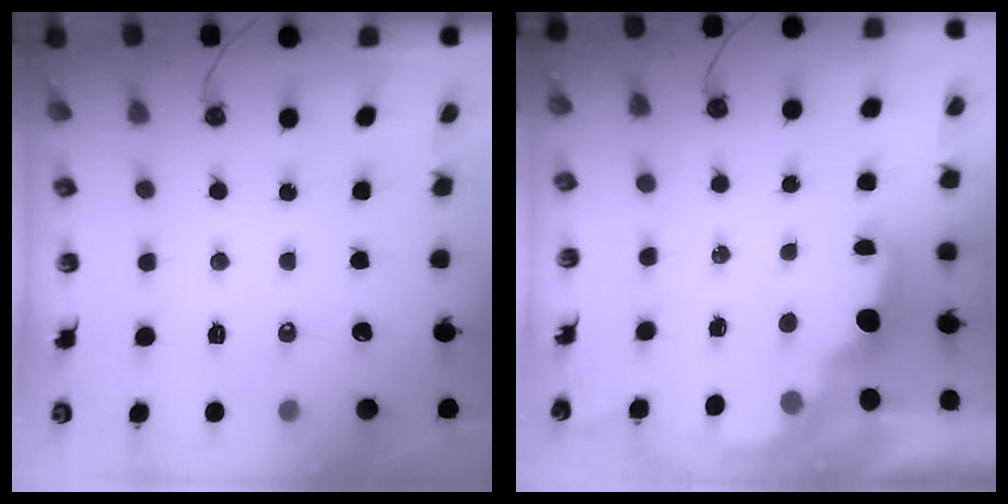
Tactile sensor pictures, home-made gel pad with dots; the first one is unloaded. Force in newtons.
{"total": 2.2, "press": 2.1, "slide": 0.7}